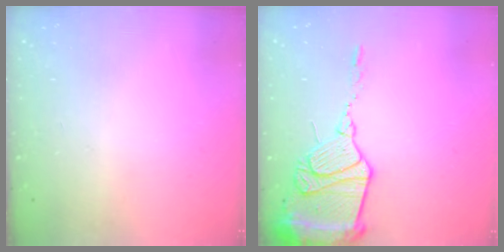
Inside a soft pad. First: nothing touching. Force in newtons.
{"total": 17.8, "press": 17.7, "slide": 1.5}